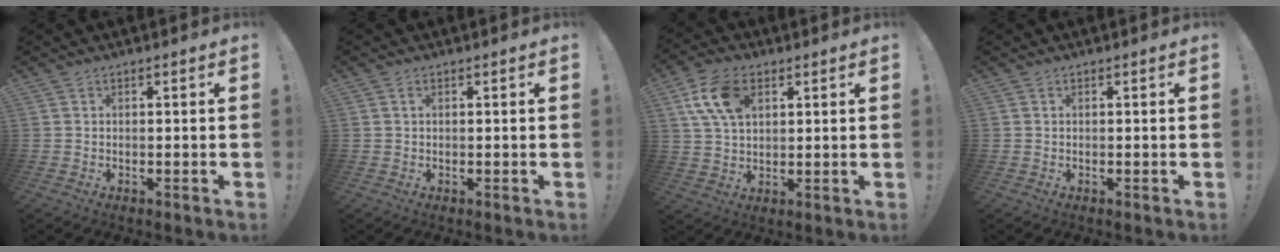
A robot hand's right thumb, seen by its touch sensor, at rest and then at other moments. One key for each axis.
{"total": 0.8, "fx": 0.3, "fy": 0.5, "fz": 0.6, "tx": -0.019, "ty": 0.005, "tz": 0.007}
{"total": 12.3, "fx": 4.7, "fy": 7.7, "fz": 8.4, "tx": -0.160, "ty": 0.002, "tz": 0.090}
{"total": 0.0}